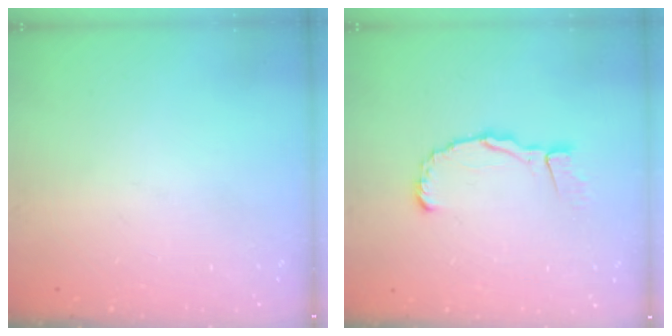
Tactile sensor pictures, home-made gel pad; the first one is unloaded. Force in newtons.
{"total": 9.0, "press": 8.9, "slide": 1.1}